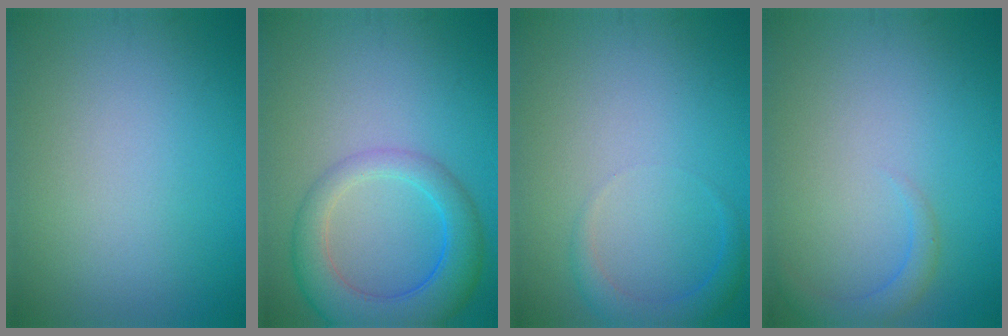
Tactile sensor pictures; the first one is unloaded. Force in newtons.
{"total": 6.0, "press": 6.0, "slide": 0.5}
{"total": 2.2, "press": 2.2, "slide": 0.2}
{"total": 1.6, "press": 1.6, "slide": 0.2}